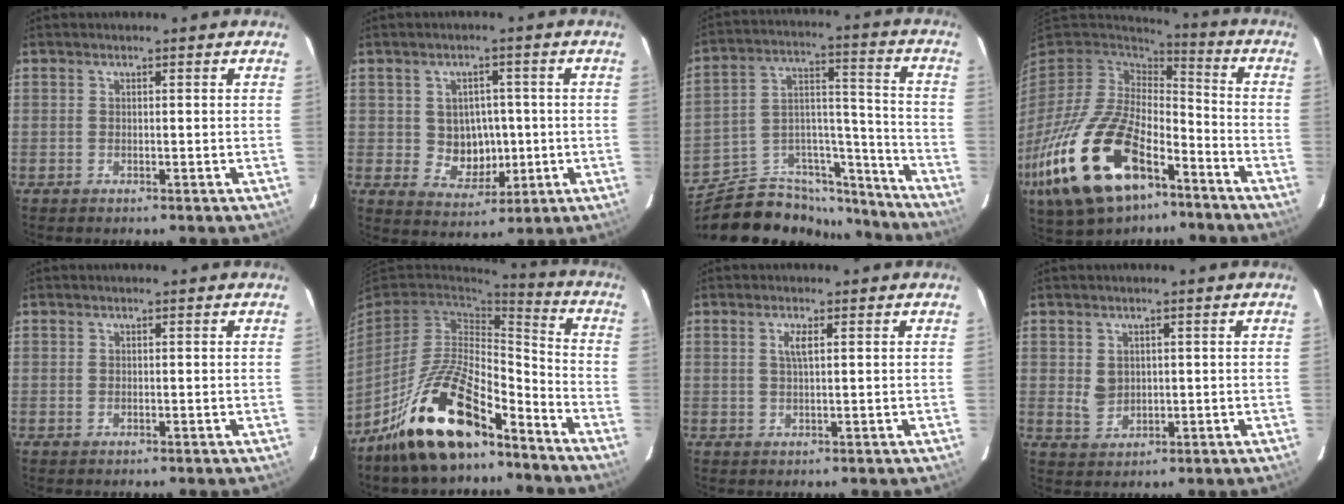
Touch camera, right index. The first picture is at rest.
{"total": 7.0, "force": [-0.1, 6.3, 2.8], "torque": [-0.057, 0.008, 0.015]}
{"total": 18.7, "force": [-15.4, 8.9, 5.8], "torque": [-0.101, 0.073, -0.225]}
{"total": 27.8, "force": [-14.3, 14.1, 19.3], "torque": [-0.418, -0.037, -0.243]}
{"total": 0.0}
{"total": 18.9, "force": [-12.9, 6.9, 11.9], "torque": [-0.238, 0.001, -0.230]}
{"total": 2.1, "force": [0.7, 0.3, 2.0], "torque": [-0.038, 0.002, 0.013]}
{"total": 3.5, "force": [0.5, 3.1, 1.5], "torque": [-0.026, 0.001, 0.018]}